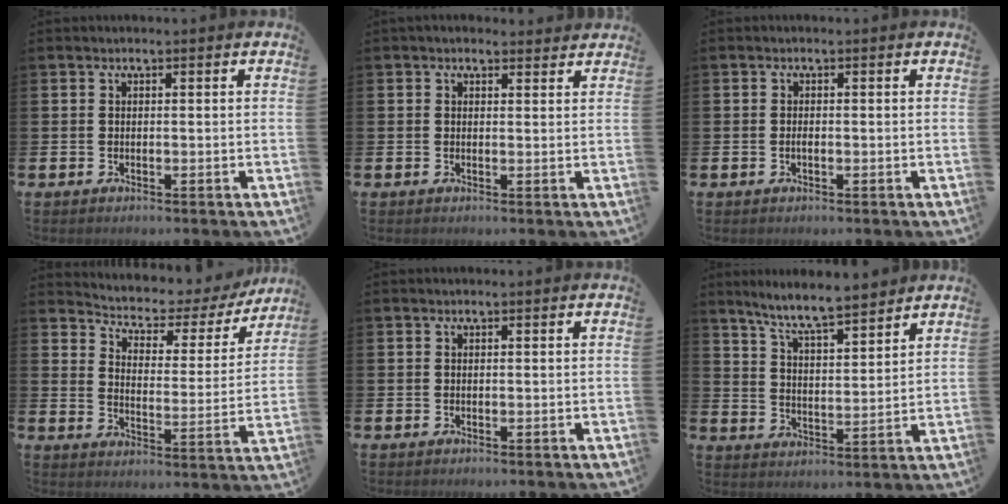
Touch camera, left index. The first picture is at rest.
{"total": 1.4, "force": [1.2, 0.6, 0.2], "torque": [0.001, 0.002, 0.020]}
{"total": 0.6, "force": [-0.2, 0.3, 0.6], "torque": [-0.014, 0.001, -0.003]}
{"total": 4.3, "force": [3.8, 1.8, 0.8], "torque": [-0.040, -0.036, 0.056]}
{"total": 0.0}
{"total": 7.4, "force": [6.9, 0.5, 2.6], "torque": [-0.073, -0.039, 0.122]}